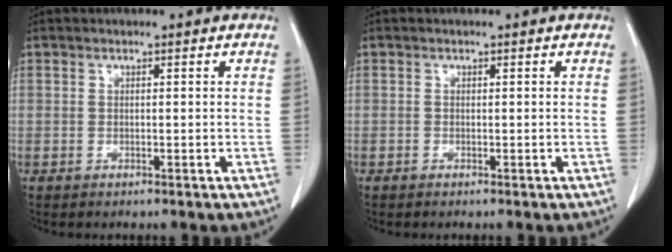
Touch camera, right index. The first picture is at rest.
{"total": 0.0}